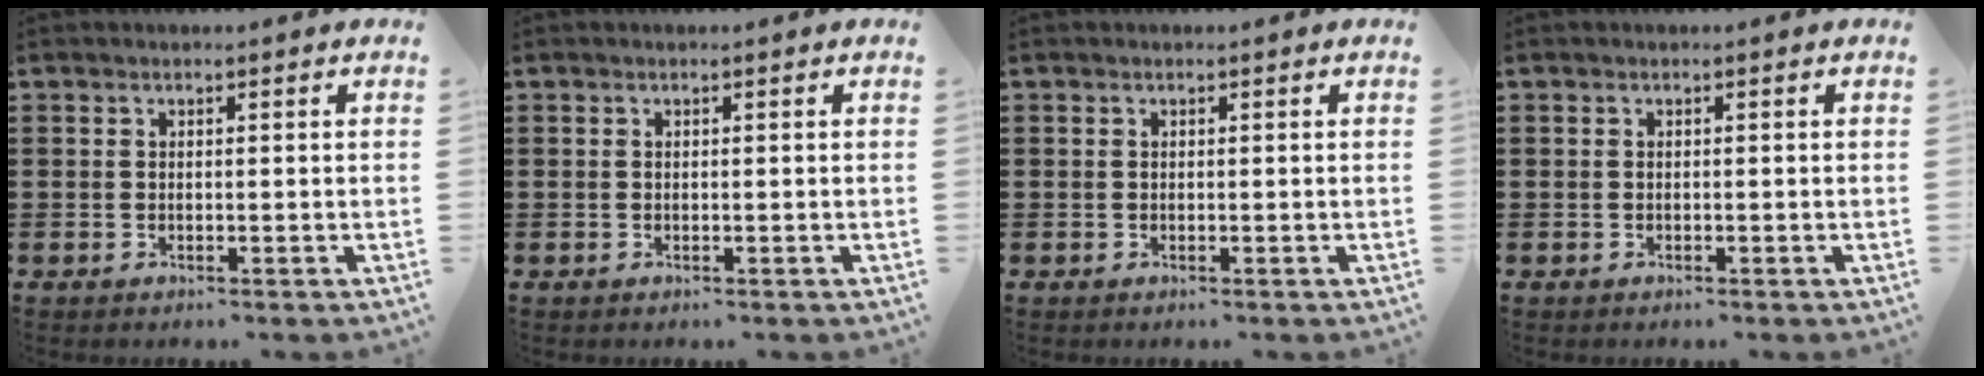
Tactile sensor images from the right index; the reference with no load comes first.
{"total": 0.0}
{"total": 0.0}
{"total": 0.0}